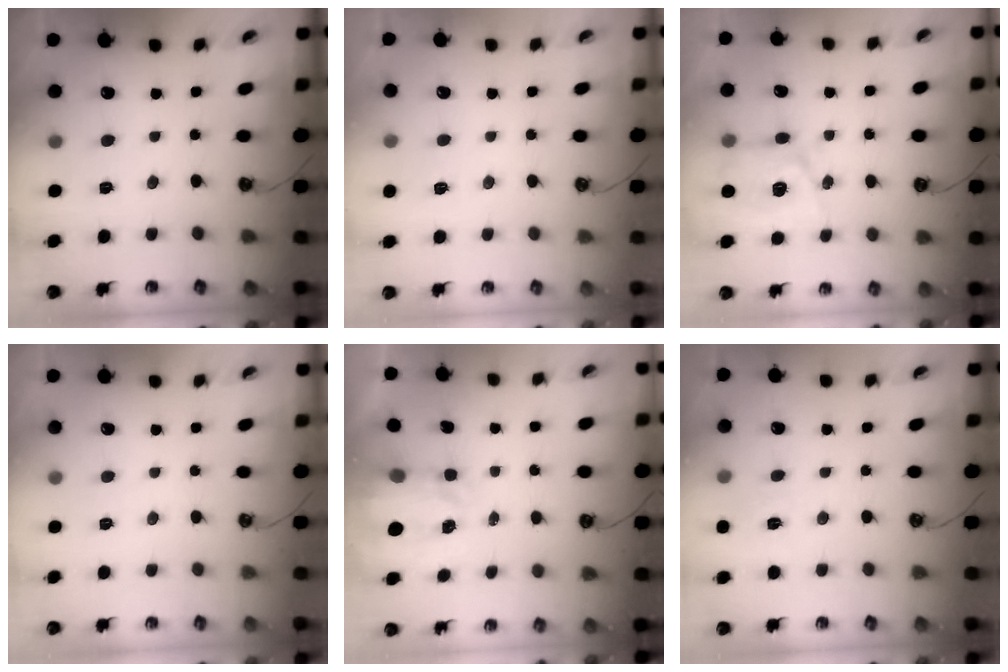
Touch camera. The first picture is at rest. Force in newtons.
{"total": 2.3, "press": 2.3, "slide": 0.3}
{"total": 8.1, "press": 8.1, "slide": 0.9}
{"total": 0.0}
{"total": 4.0, "press": 3.9, "slide": 0.6}
{"total": 6.4, "press": 6.4, "slide": 0.7}